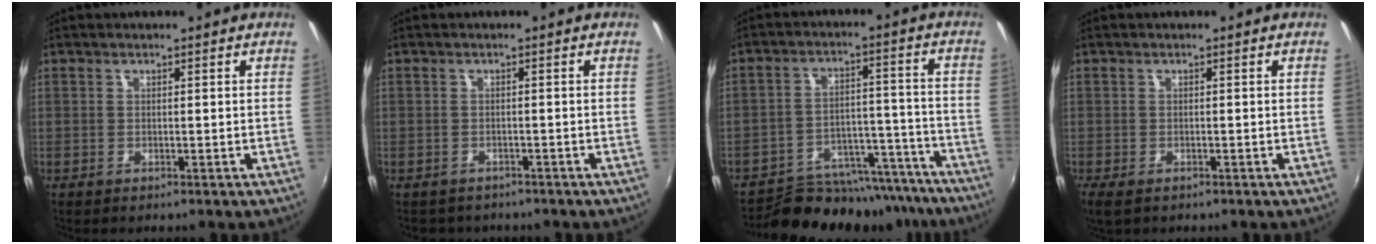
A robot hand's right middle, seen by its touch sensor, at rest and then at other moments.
{"total": 3.0, "force": [-2.5, 1.5, 0.4], "torque": [-0.016, -0.009, -0.035]}
{"total": 18.2, "force": [-16.2, 6.4, 5.4], "torque": [-0.097, 0.027, -0.212]}
{"total": 3.4, "force": [-2.3, 1.4, 2.1], "torque": [-0.044, -0.016, -0.036]}